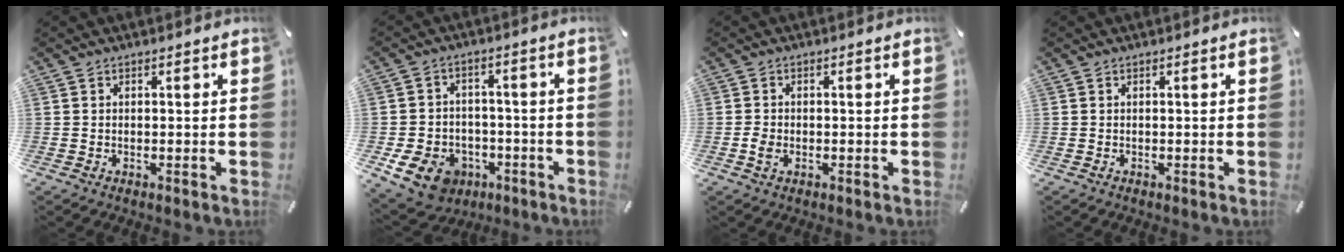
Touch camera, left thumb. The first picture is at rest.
{"total": 10.8, "force": [-5.2, 8.2, 4.6], "torque": [-0.097, 0.036, -0.089]}
{"total": 1.9, "force": [-0.7, 1.3, 1.1], "torque": [-0.028, -0.001, -0.015]}
{"total": 0.0}